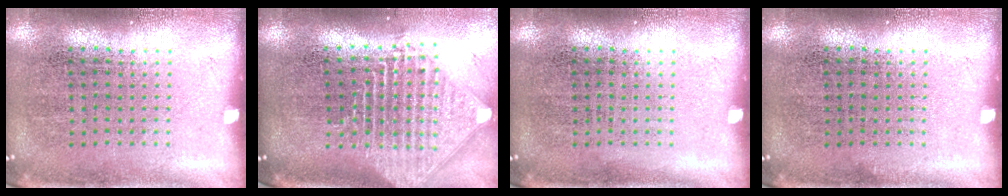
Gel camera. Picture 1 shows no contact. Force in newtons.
{"total": 2.3, "press": 1.8, "slide": 1.5}
{"total": 0.0}
{"total": 0.0}